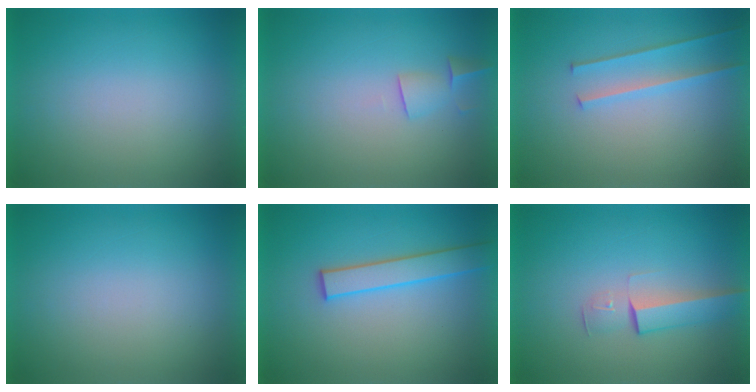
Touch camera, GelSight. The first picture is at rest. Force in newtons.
{"total": 2.2}
{"total": 2.2}
{"total": 0.0}
{"total": 2.7}
{"total": 2.9}